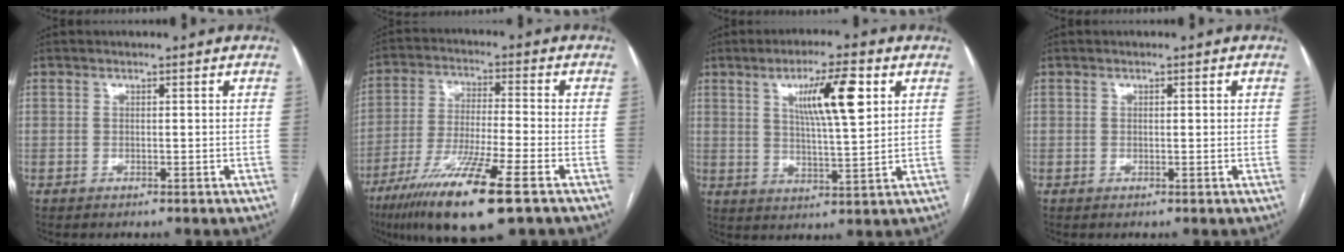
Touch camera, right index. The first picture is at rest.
{"total": 15.3, "force": [-8.7, 0.7, 12.6], "torque": [-0.249, -0.040, -0.156]}
{"total": 10.0, "force": [3.9, 1.2, 9.2], "torque": [-0.154, 0.005, 0.064]}
{"total": 0.7, "force": [0.2, 0.2, 0.7], "torque": [-0.013, 0.001, 0.002]}